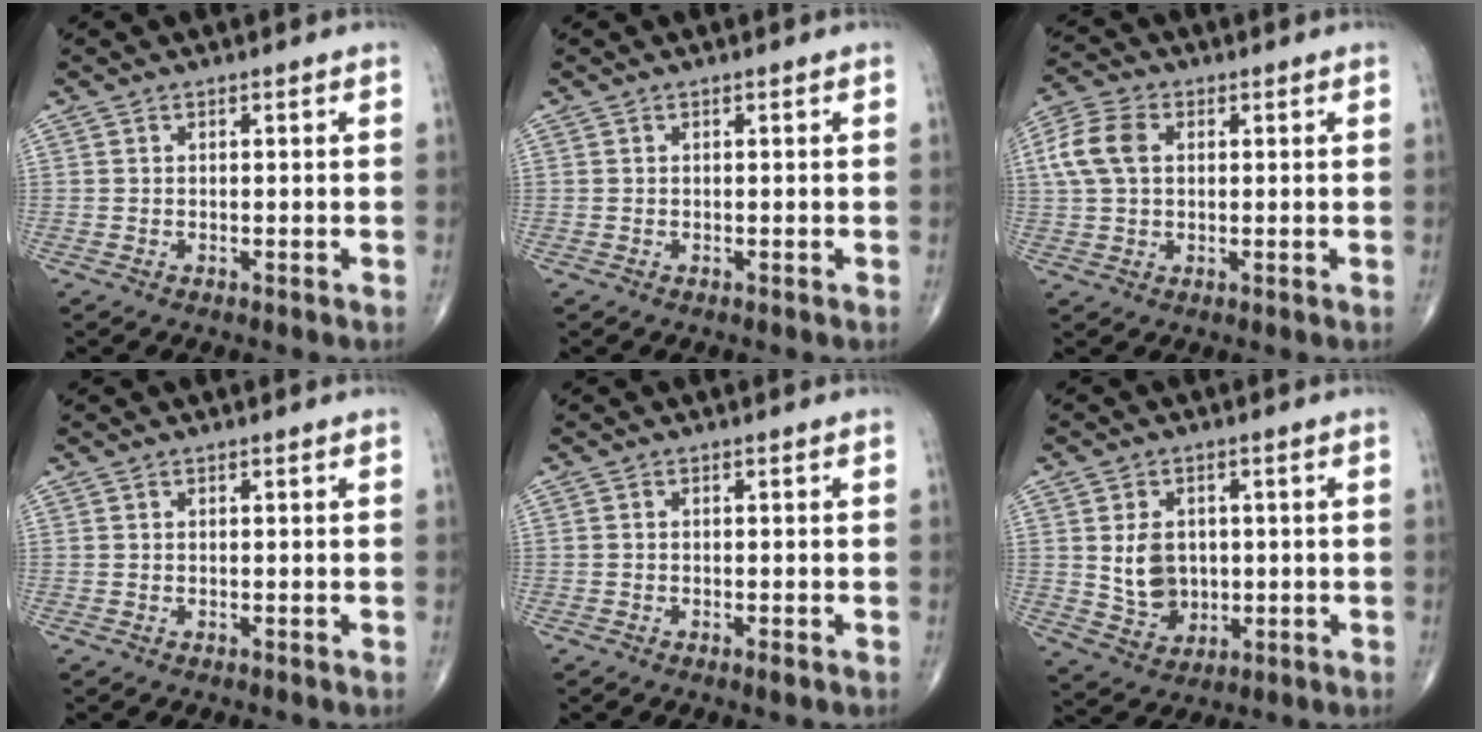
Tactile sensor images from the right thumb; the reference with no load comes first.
{"total": 0.0}
{"total": 8.0, "force": [1.6, 5.4, 5.7], "torque": [-0.127, 0.016, 0.028]}
{"total": 0.0}
{"total": 1.1, "force": [-0.7, 0.2, 0.9], "torque": [-0.017, -0.003, -0.013]}
{"total": 7.9, "force": [0.7, 6.3, 4.8], "torque": [-0.058, -0.010, 0.024]}